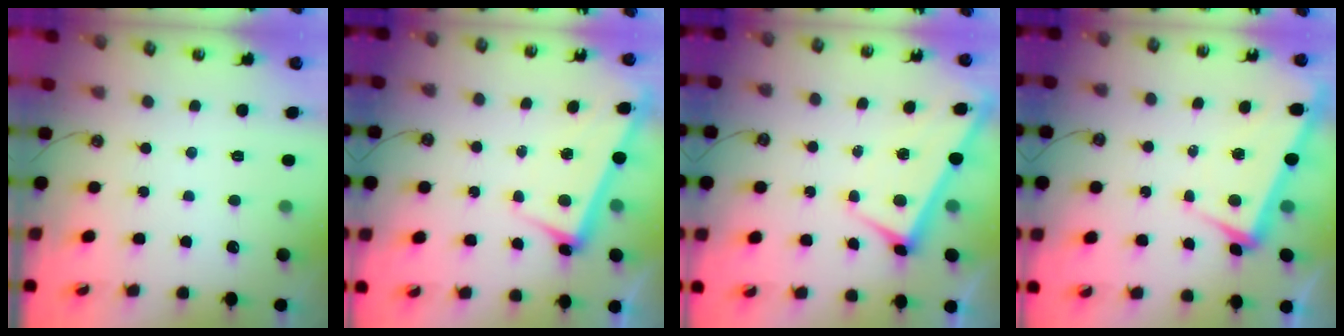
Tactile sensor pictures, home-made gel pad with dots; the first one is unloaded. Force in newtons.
{"total": 2.8, "press": 2.7, "slide": 0.7}
{"total": 1.0, "press": 1.0, "slide": 0.0}
{"total": 3.9, "press": 3.6, "slide": 1.4}